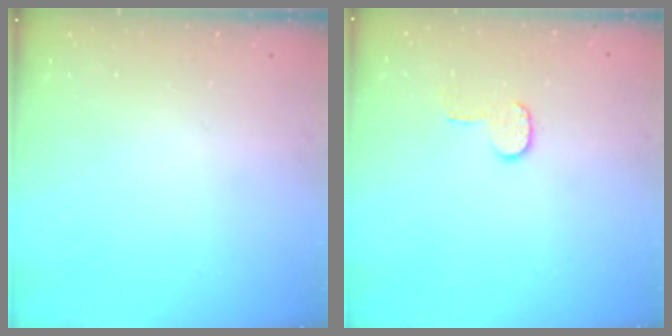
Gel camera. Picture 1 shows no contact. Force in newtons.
{"total": 5.9, "press": 5.9, "slide": 0.4}